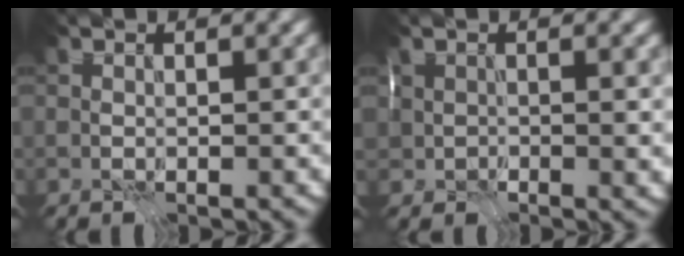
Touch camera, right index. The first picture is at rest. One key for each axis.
{"total": 2.5, "fx": 0.6, "fy": 1.6, "fz": 1.8, "tx": -0.031, "ty": -0.012, "tz": 0.014}